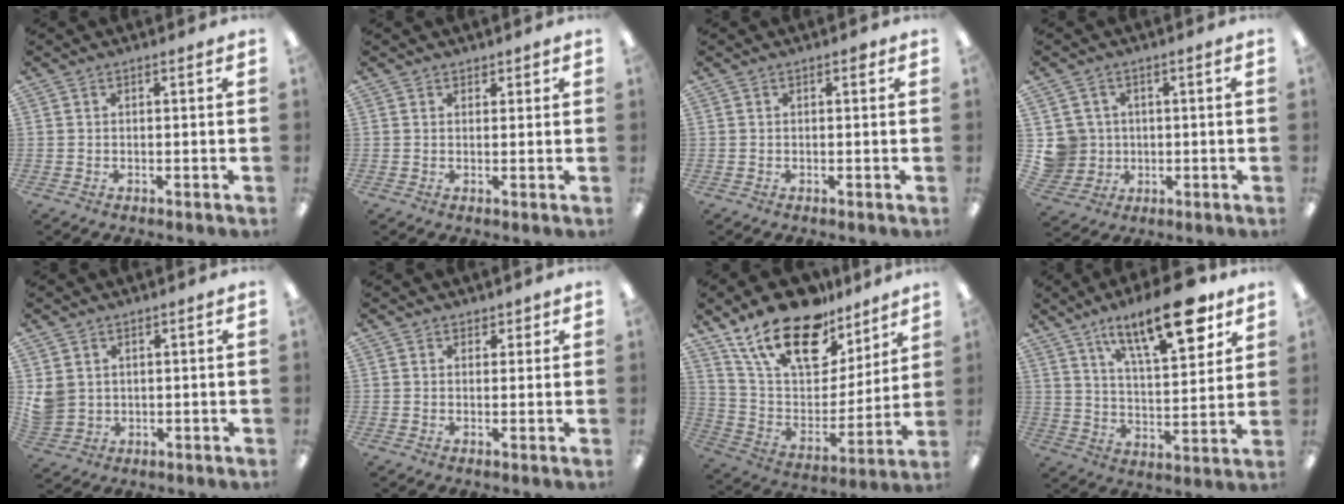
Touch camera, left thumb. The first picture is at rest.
{"total": 1.6, "force": [1.2, 1.0, 0.1], "torque": [0.006, -0.002, 0.020]}
{"total": 0.8, "force": [0.4, 0.4, 0.5], "torque": [-0.003, -0.001, 0.004]}
{"total": 6.6, "force": [0.9, 6.6, 0.5], "torque": [-0.024, 0.006, 0.025]}
{"total": 4.5, "force": [1.9, 4.0, 0.9], "torque": [-0.020, -0.003, 0.038]}
{"total": 1.9, "force": [1.3, 1.4, 0.2], "torque": [0.004, -0.002, 0.022]}
{"total": 22.4, "force": [16.2, 10.3, 11.5], "torque": [-0.213, -0.099, 0.291]}
{"total": 20.2, "force": [12.7, 6.9, 14.1], "torque": [-0.203, -0.064, 0.199]}